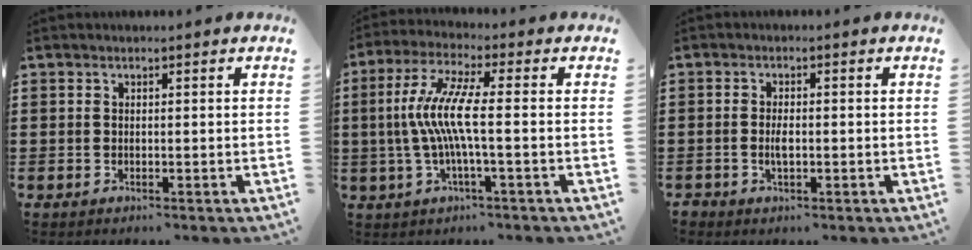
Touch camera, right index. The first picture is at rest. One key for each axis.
{"total": 8.8, "fx": -1.0, "fy": 0.7, "fz": 8.7, "tx": -0.198, "ty": -0.018, "tz": -0.034}
{"total": 2.0, "fx": -0.5, "fy": 0.9, "fz": 1.6, "tx": -0.032, "ty": 0.001, "tz": -0.009}